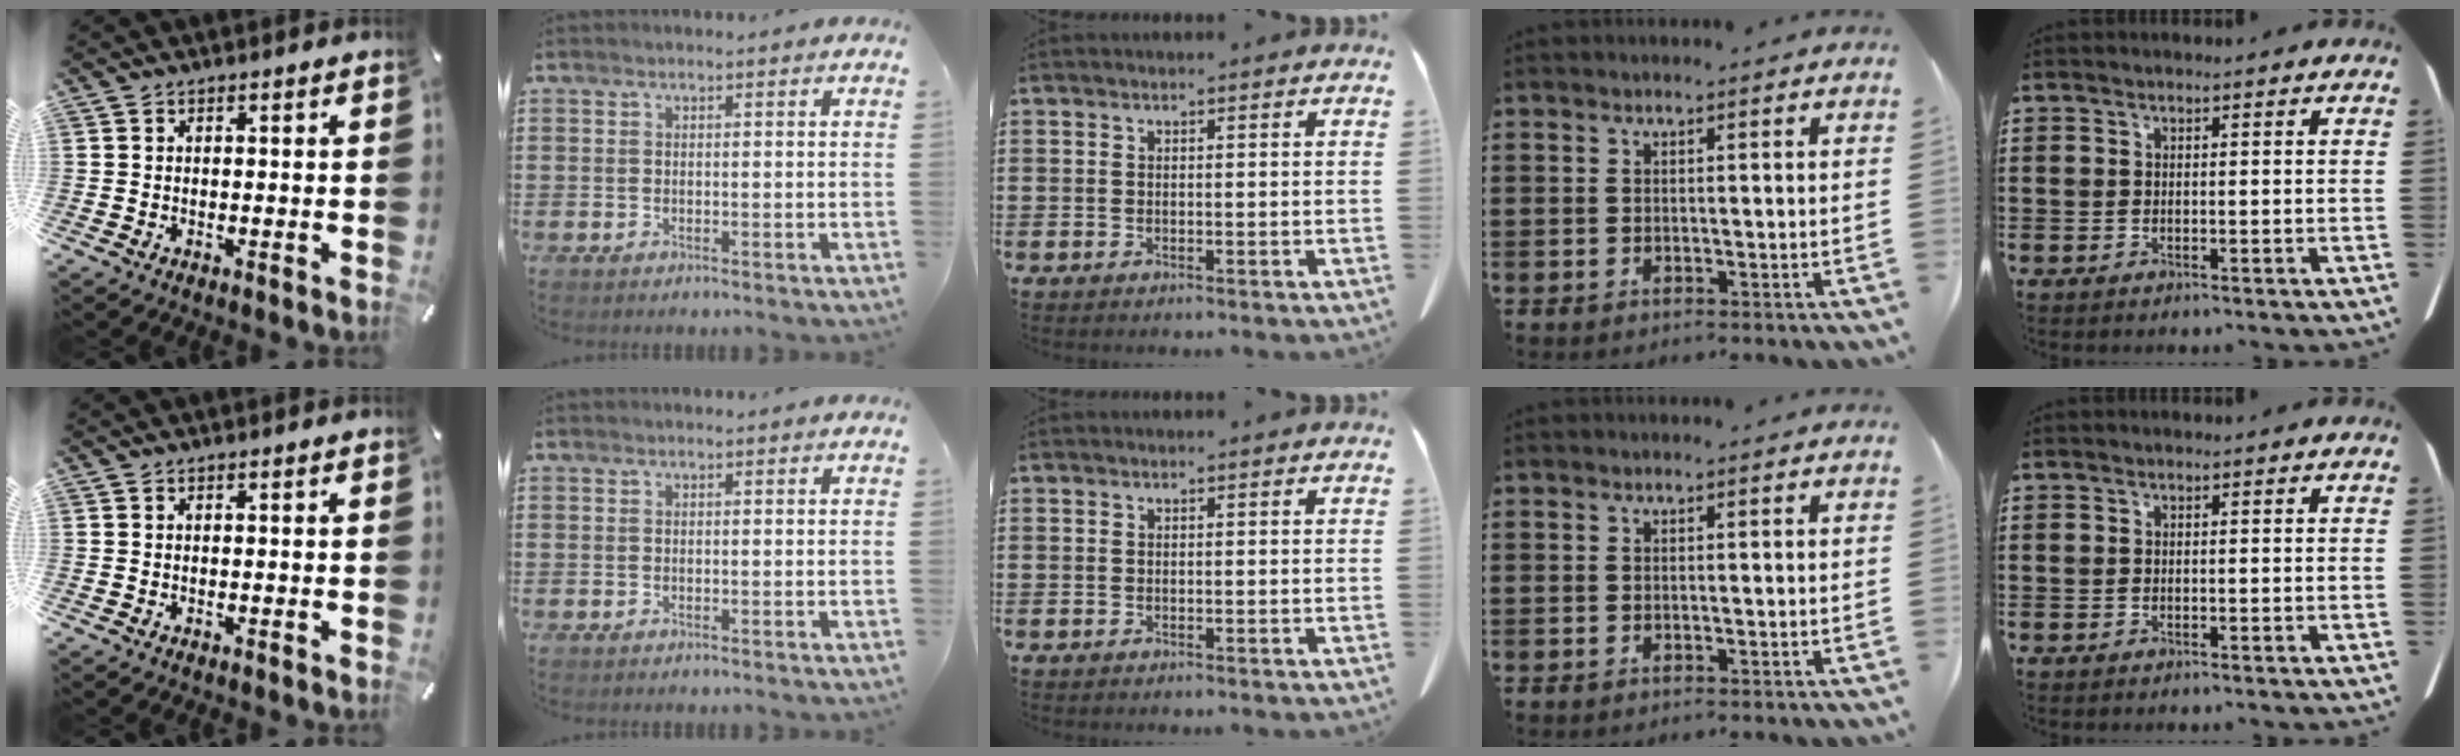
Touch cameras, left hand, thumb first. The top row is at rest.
{}